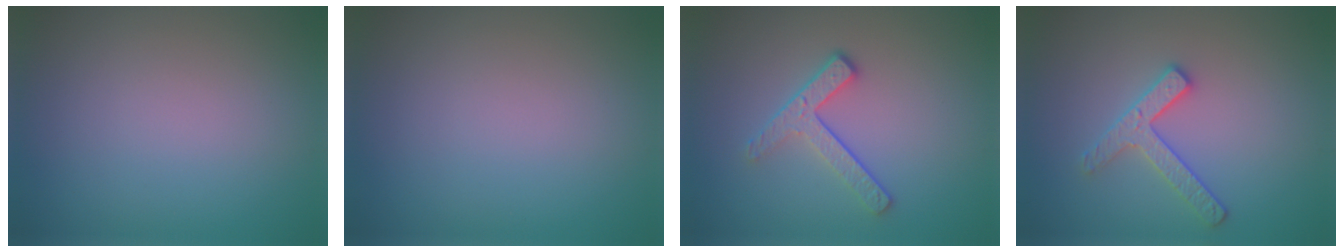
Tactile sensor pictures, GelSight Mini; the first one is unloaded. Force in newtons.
{"total": 0.0}
{"total": 3.1, "press": 2.5, "slide": 1.8}
{"total": 2.6, "press": 2.5, "slide": 0.4}